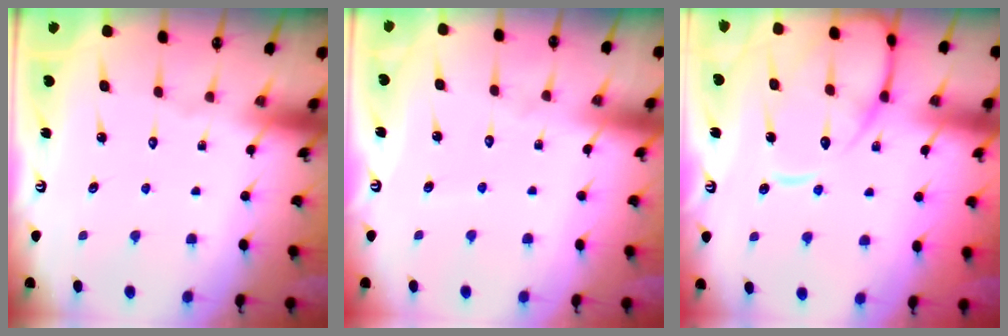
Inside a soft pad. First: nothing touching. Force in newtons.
{"total": 2.3, "press": 2.3, "slide": 0.3}
{"total": 12.4, "press": 12.4, "slide": 1.2}